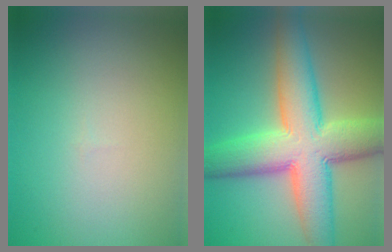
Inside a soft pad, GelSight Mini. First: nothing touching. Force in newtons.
{"total": 11.3, "press": 11.3, "slide": 0.6}